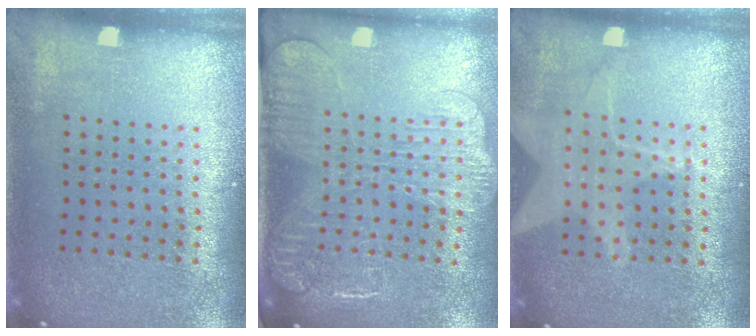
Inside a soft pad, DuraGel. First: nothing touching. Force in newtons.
{"total": 2.5, "press": 2.1, "slide": 1.4}
{"total": 1.4, "press": 1.4, "slide": 0.4}